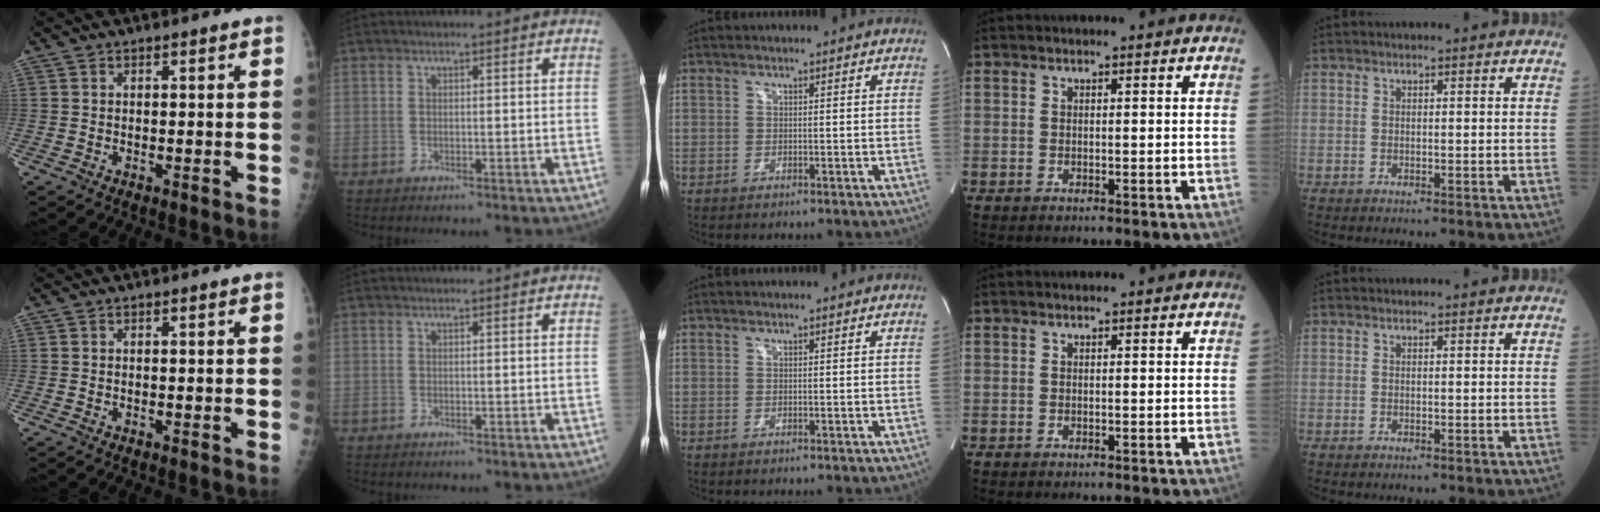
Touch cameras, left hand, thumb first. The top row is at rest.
{}